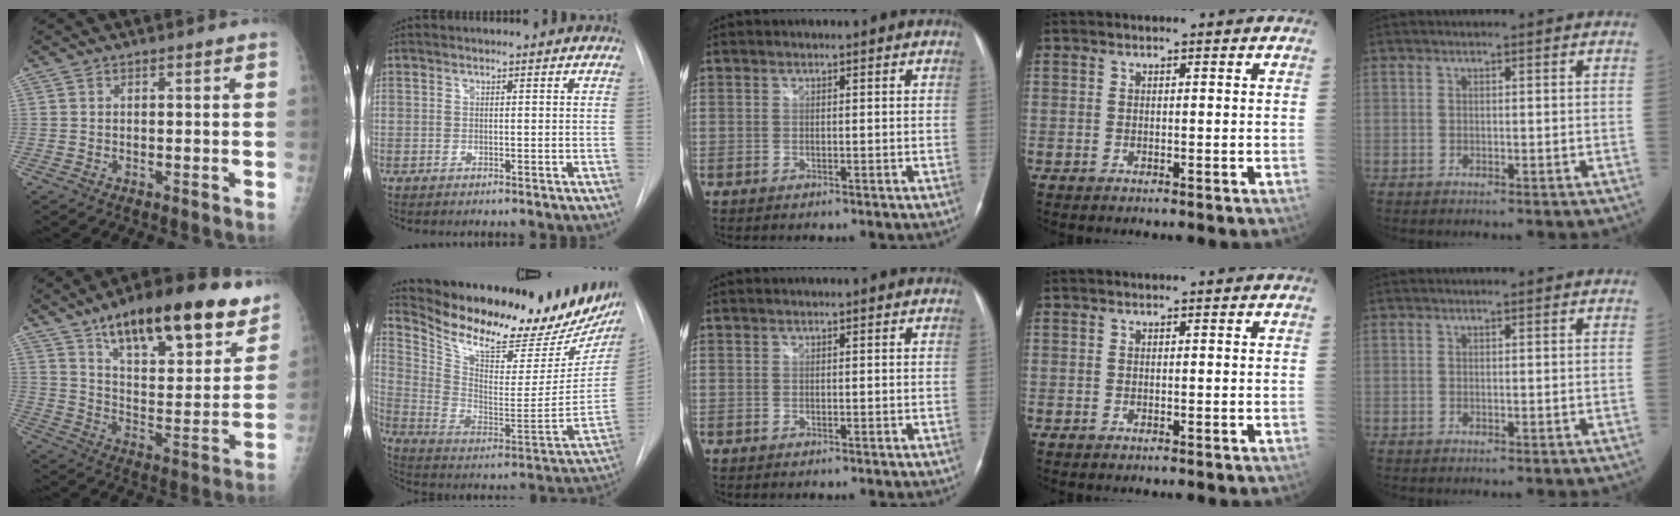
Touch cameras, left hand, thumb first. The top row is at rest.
{"thumb": {"total": 24.8, "force": [16.1, 9.2, 16.5], "torque": [-0.203, -0.050, 0.249]}, "index": {"total": 29.5, "force": [24.0, 8.2, 15.1], "torque": [-0.253, -0.044, 0.342]}}